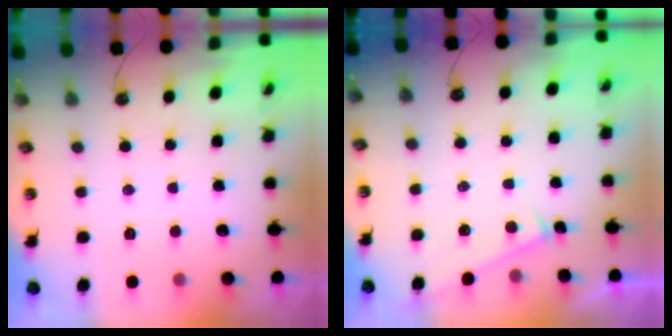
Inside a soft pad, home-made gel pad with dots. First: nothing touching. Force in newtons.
{"total": 5.8, "press": 5.8, "slide": 0.2}